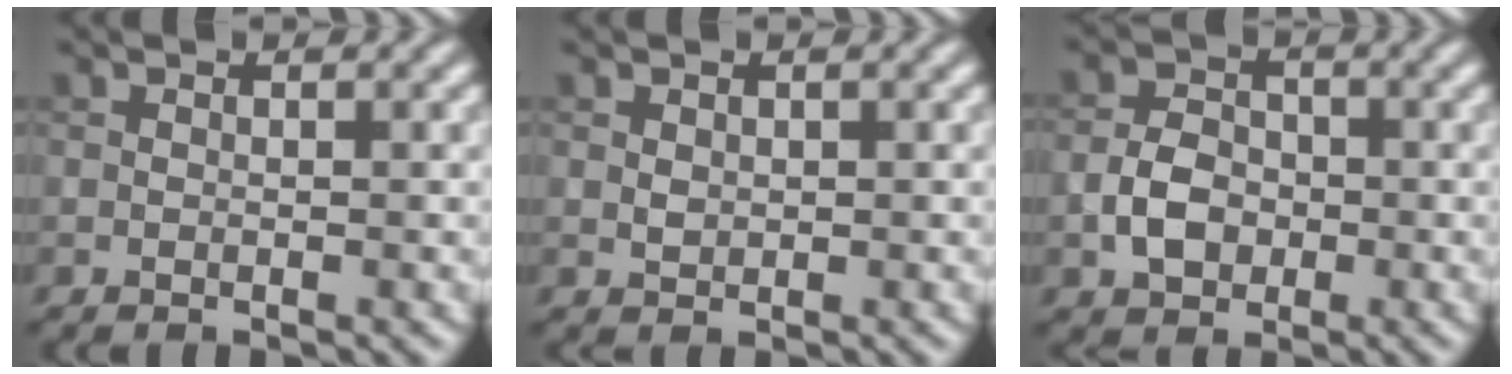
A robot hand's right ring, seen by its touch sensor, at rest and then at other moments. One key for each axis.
{"total": 0.8, "fx": 0.3, "fy": 0.6, "fz": 0.4, "tx": -0.008, "ty": -0.002, "tz": 0.008}
{"total": 3.4, "fx": -1.1, "fy": 2.6, "fz": 2.0, "tx": -0.037, "ty": 0.005, "tz": -0.024}